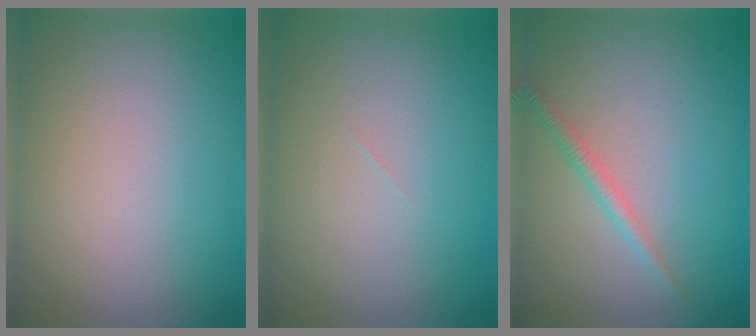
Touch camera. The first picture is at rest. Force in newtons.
{"total": 0.0}
{"total": 1.4, "press": 1.4, "slide": 0.1}